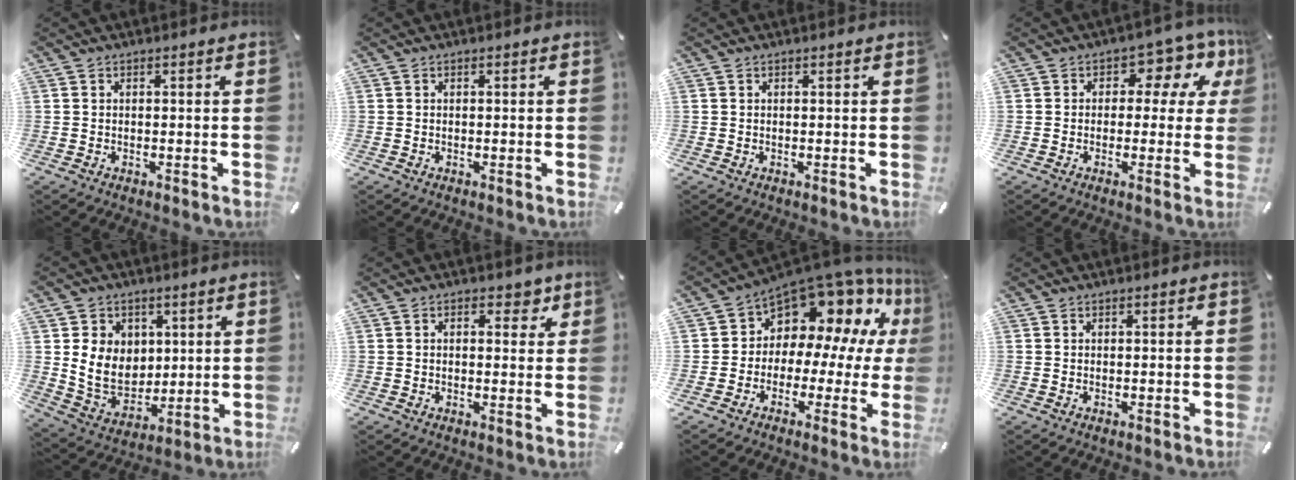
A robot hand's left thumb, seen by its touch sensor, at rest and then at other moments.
{"total": 0.0}
{"total": 0.0}
{"total": 8.8, "force": [3.2, 5.4, 6.2], "torque": [-0.079, -0.014, 0.053]}
{"total": 10.2, "force": [2.5, 9.0, 4.1], "torque": [-0.082, -0.010, 0.054]}
{"total": 3.7, "force": [1.5, 2.2, 2.6], "torque": [-0.017, -0.005, 0.014]}
{"total": 11.6, "force": [7.8, 7.0, 5.0], "torque": [-0.092, -0.084, 0.135]}
{"total": 0.0}